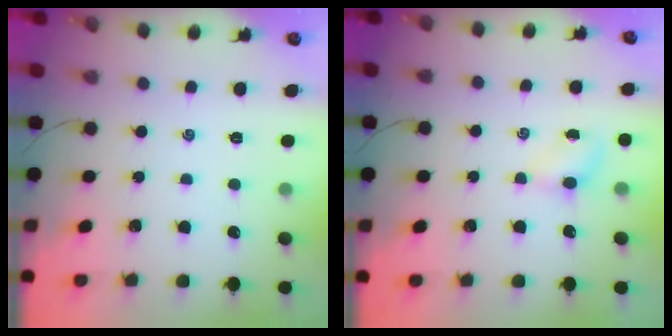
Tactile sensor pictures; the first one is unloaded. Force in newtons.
{"total": 3.5, "press": 3.3, "slide": 1.2}